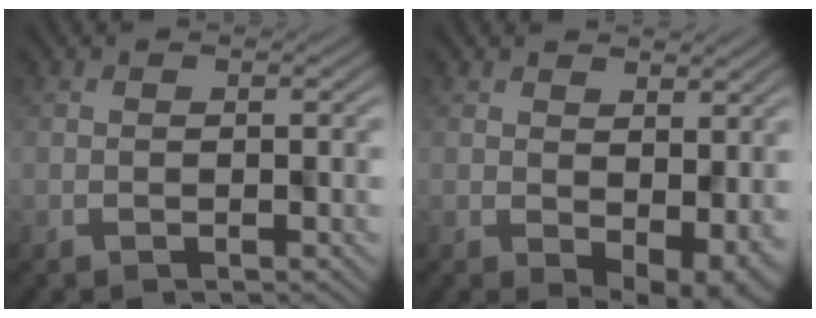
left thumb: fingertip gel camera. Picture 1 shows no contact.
{"total": 5.4, "force": [-1.2, 2.7, 4.5], "torque": [-0.060, -0.018, 0.014]}